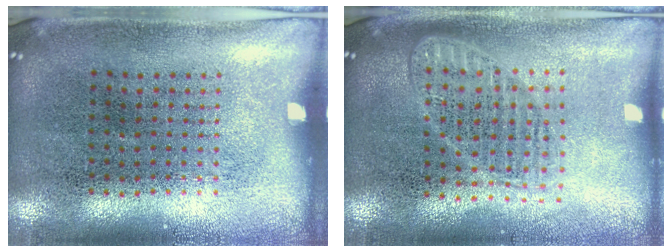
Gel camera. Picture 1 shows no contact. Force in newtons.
{"total": 1.6, "press": 1.4, "slide": 0.8}